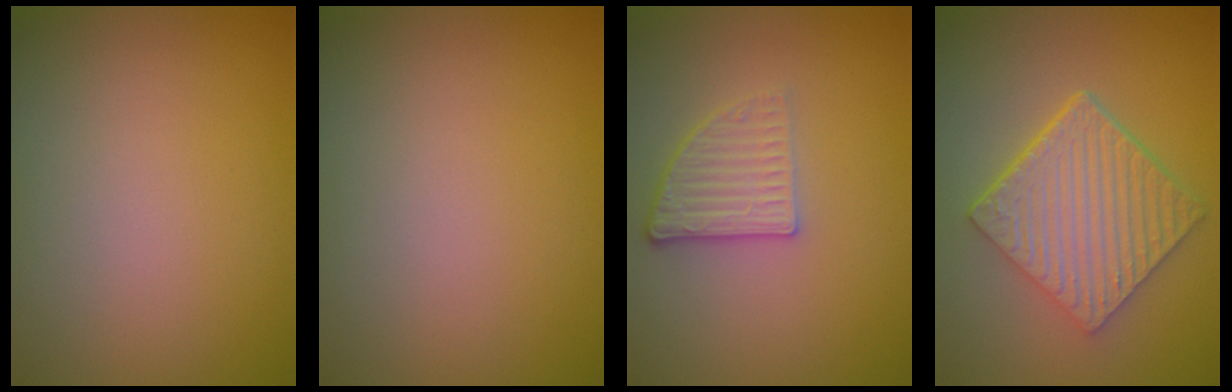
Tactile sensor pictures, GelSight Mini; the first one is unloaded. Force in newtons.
{"total": 0.0}
{"total": 2.8, "press": 2.3, "slide": 1.6}
{"total": 6.4, "press": 4.5, "slide": 4.6}